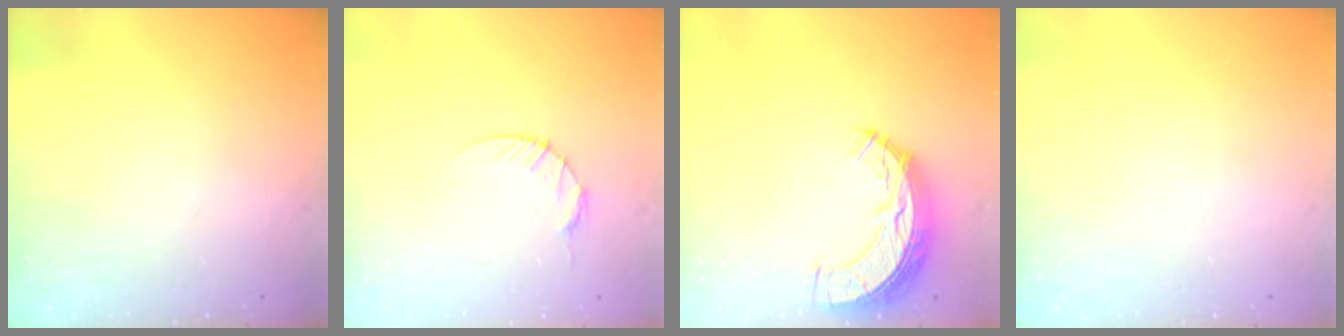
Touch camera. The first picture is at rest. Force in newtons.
{"total": 5.1, "press": 5.0, "slide": 0.6}
{"total": 9.6, "press": 9.6, "slide": 0.8}
{"total": 0.0}